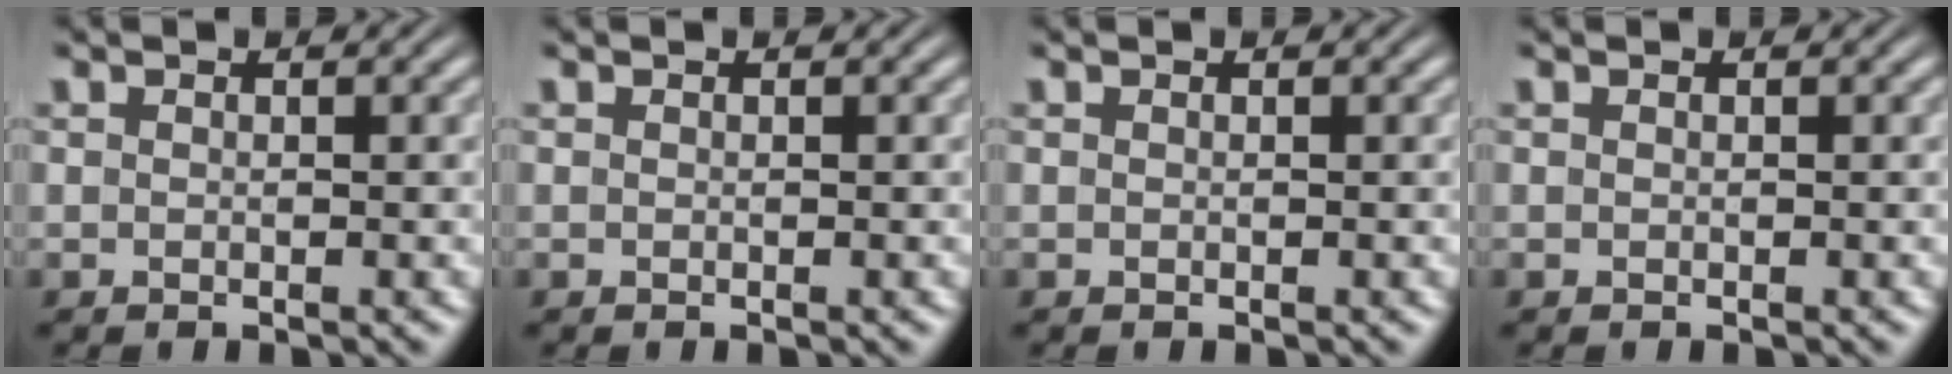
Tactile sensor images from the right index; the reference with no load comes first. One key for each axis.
{"total": 0.0}
{"total": 0.0}
{"total": 0.0}